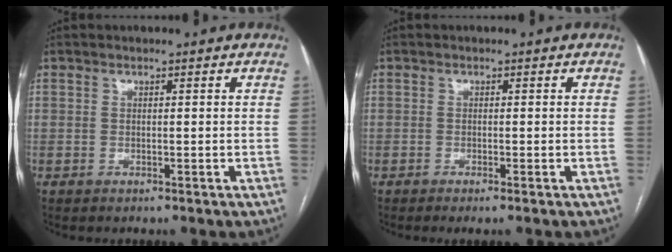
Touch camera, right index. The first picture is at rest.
{"total": 1.2, "force": [-0.8, -0.2, 0.9], "torque": [-0.014, -0.002, -0.012]}